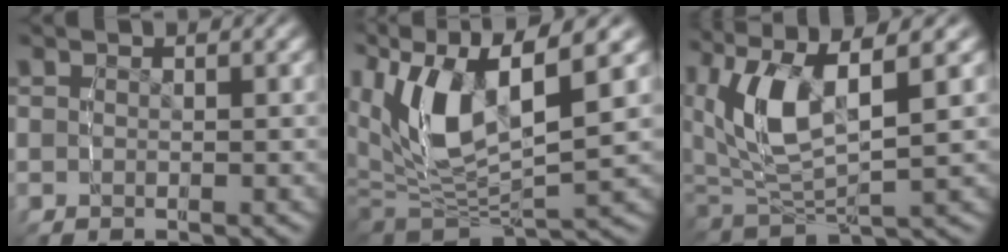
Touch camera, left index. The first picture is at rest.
{"total": 11.3, "force": [0.8, 7.4, 8.4], "torque": [-0.196, -0.021, 0.020]}
{"total": 7.2, "force": [1.5, 4.2, 5.7], "torque": [-0.141, -0.009, 0.028]}